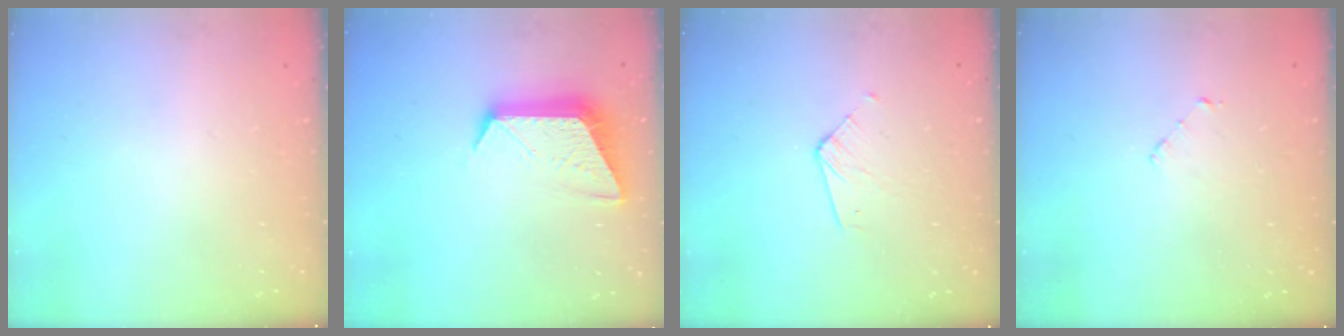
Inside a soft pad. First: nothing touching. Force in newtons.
{"total": 11.9, "press": 11.9, "slide": 0.8}
{"total": 3.6, "press": 3.5, "slide": 0.3}
{"total": 2.5, "press": 2.5, "slide": 0.2}